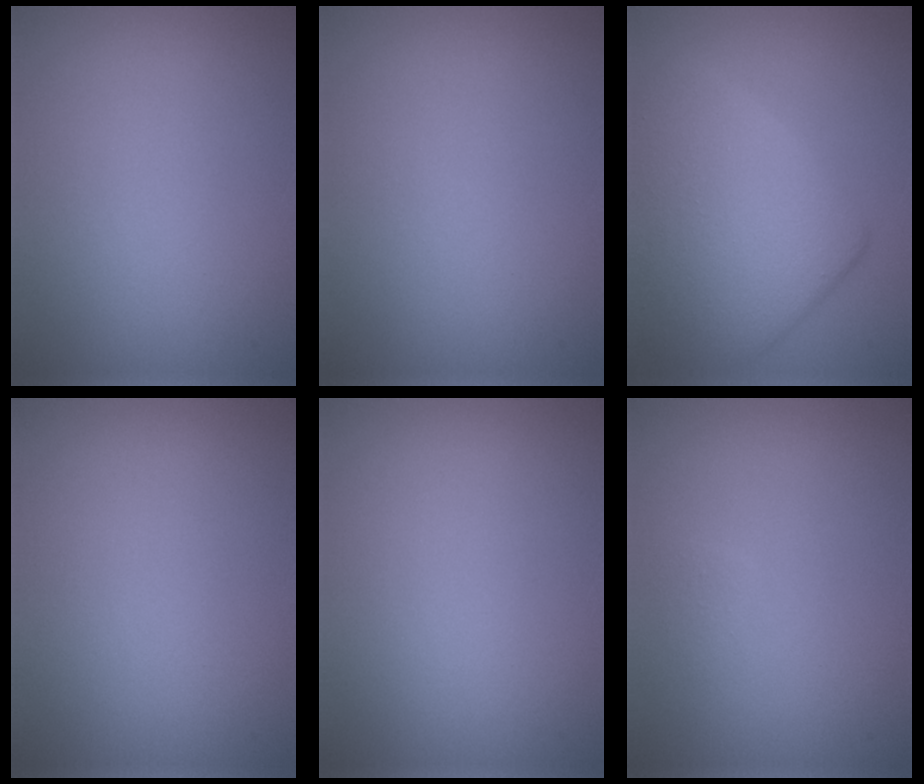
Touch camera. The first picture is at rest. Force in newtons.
{"total": 0.0}
{"total": 7.5, "press": 7.5, "slide": 0.3}
{"total": 0.0}
{"total": 0.0}
{"total": 0.6, "press": 0.6, "slide": 0.1}